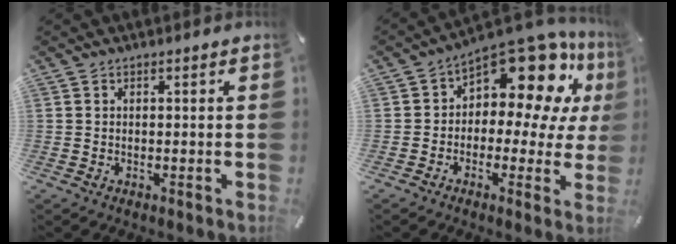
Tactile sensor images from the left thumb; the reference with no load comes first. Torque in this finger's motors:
{"motor_torque": [0.48, 1.05, 0.75, 0.25, 0.18]}